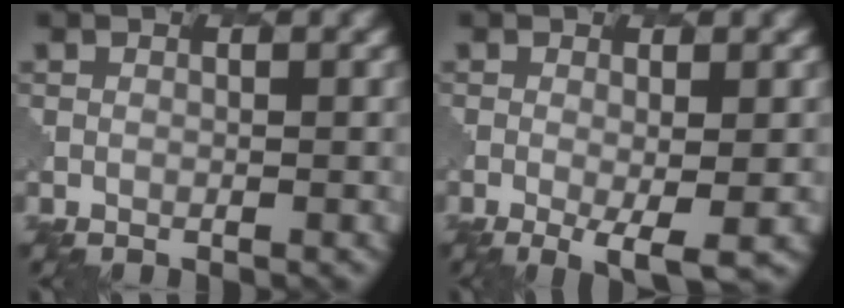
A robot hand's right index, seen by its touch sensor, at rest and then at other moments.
{"total": 3.6, "force": [-1.0, 0.7, 3.4], "torque": [-0.058, -0.008, -0.010]}